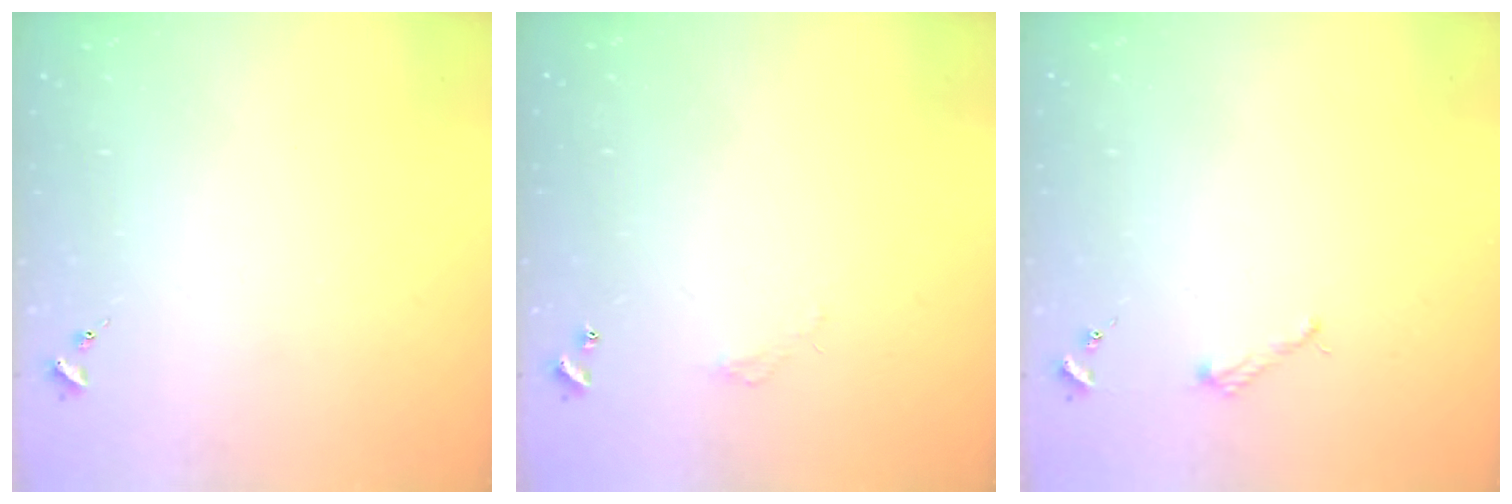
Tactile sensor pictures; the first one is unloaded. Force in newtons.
{"total": 2.7, "press": 2.7, "slide": 0.2}
{"total": 2.2, "press": 2.2, "slide": 0.3}